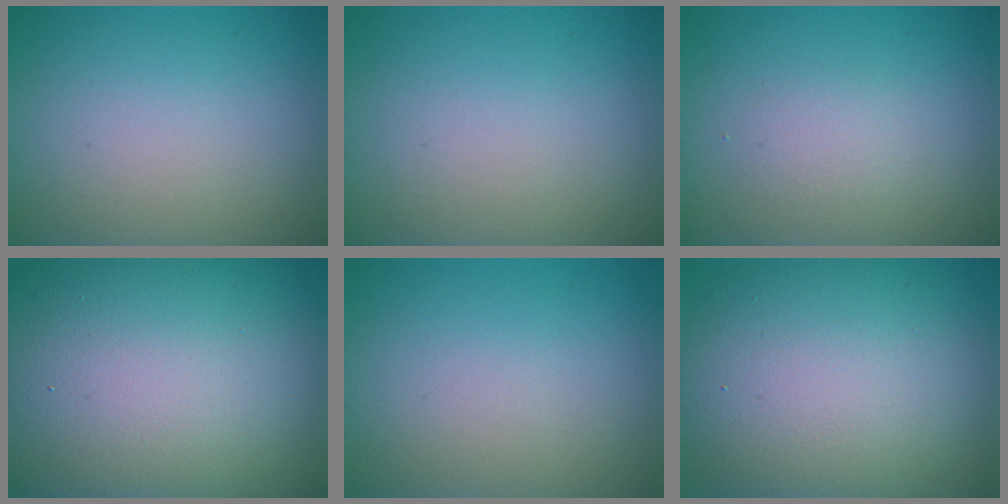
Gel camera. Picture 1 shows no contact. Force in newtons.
{"total": 0.0}
{"total": 1.4, "press": 1.4, "slide": 0.0}
{"total": 22.6, "press": 22.5, "slide": 0.6}
{"total": 0.0}
{"total": 14.3, "press": 14.3, "slide": 0.9}